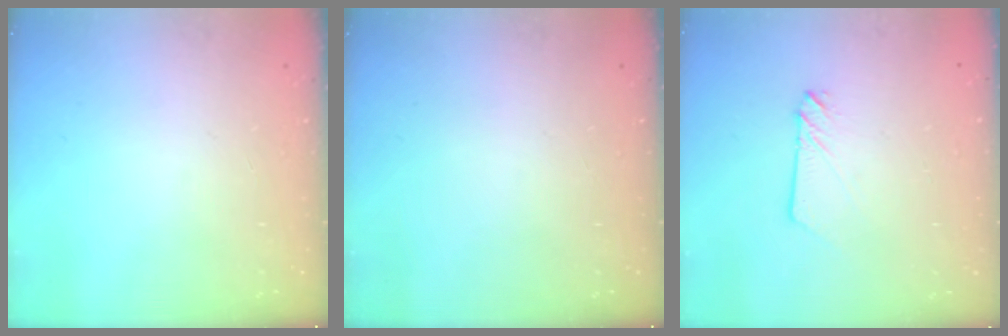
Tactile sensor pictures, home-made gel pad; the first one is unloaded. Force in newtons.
{"total": 0.0}
{"total": 2.3, "press": 2.3, "slide": 0.2}